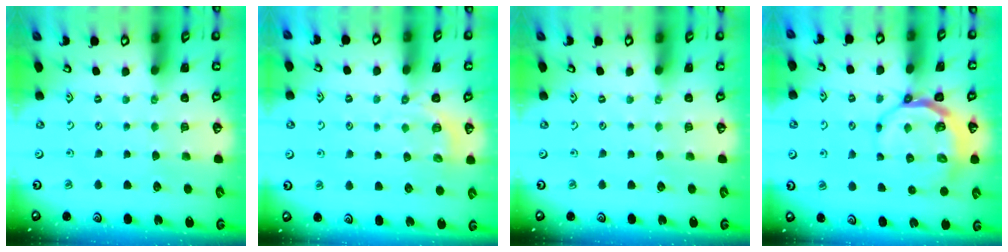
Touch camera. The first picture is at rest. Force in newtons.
{"total": 2.9, "press": 2.2, "slide": 1.8}
{"total": 0.0}
{"total": 7.4, "press": 6.6, "slide": 3.5}